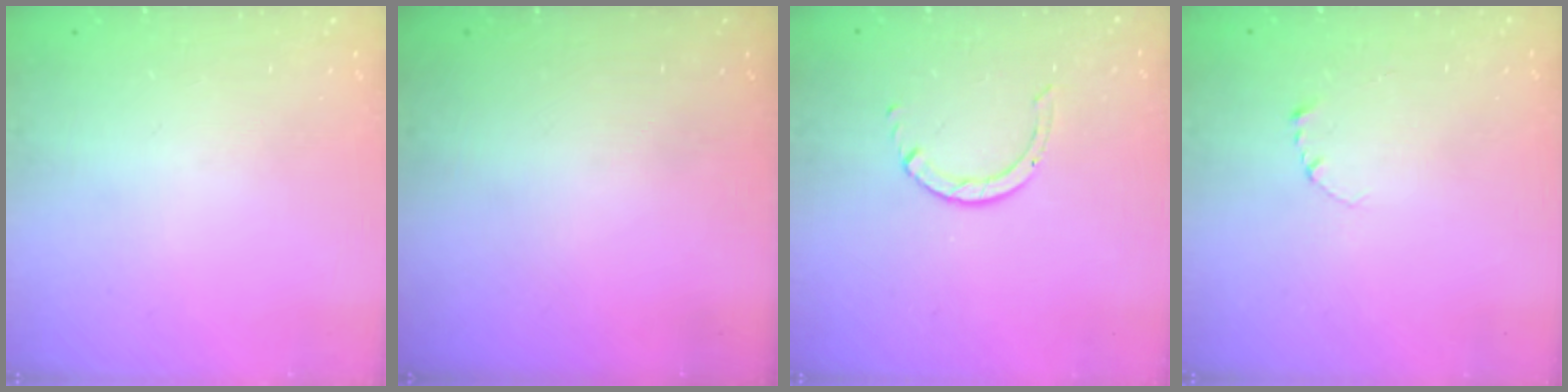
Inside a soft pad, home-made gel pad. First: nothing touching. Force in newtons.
{"total": 0.0}
{"total": 1.7, "press": 1.7, "slide": 0.1}
{"total": 2.3, "press": 2.3, "slide": 0.2}